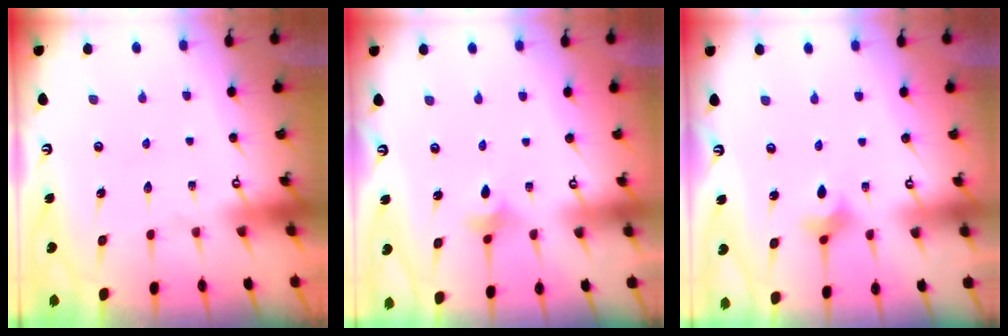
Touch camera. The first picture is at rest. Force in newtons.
{"total": 2.1, "press": 2.1, "slide": 0.5}
{"total": 2.6, "press": 2.5, "slide": 0.6}